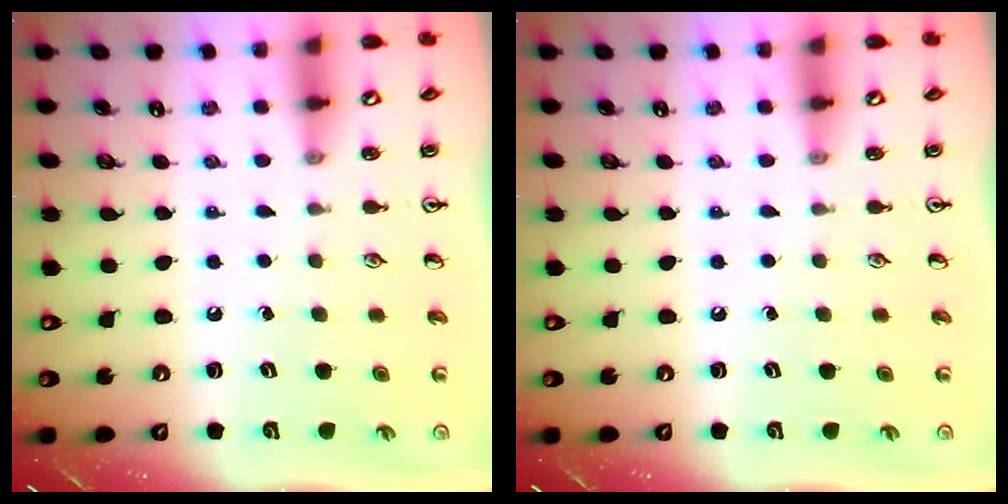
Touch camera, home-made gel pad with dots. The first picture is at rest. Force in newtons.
{"total": 0.0}